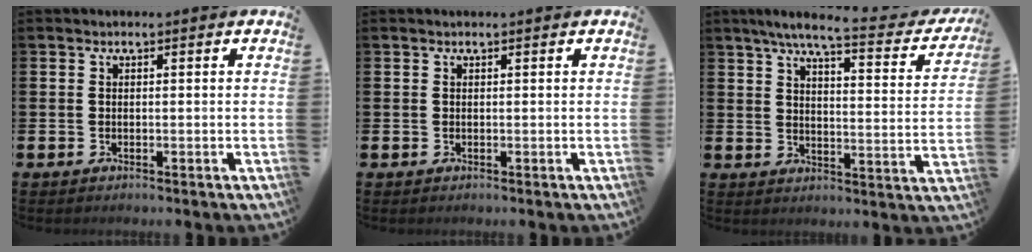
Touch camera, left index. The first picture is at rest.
{"total": 0.0}
{"total": 6.8, "force": [5.6, 0.8, 3.8], "torque": [-0.082, -0.034, 0.086]}